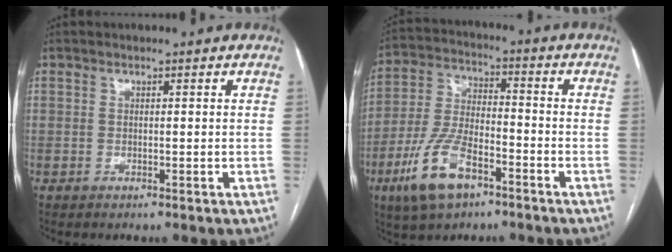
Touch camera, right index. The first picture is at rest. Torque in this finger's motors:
{"motor_torque": [0.07, -0.31, -0.05, -0.05]}